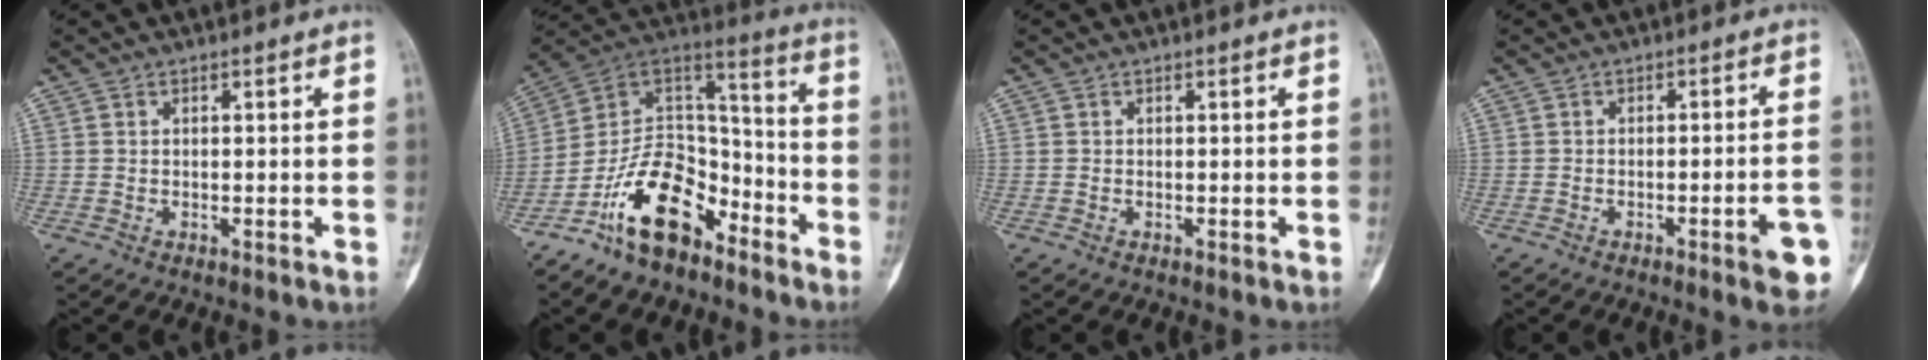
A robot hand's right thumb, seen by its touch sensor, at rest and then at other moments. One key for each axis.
{"total": 17.1, "fx": -10.4, "fy": 9.5, "fz": 9.8, "tx": -0.148, "ty": 0.101, "tz": -0.194}
{"total": 0.0}
{"total": 6.6, "fx": -3.0, "fy": 1.2, "fz": 5.8, "tx": -0.067, "ty": 0.017, "tz": -0.034}